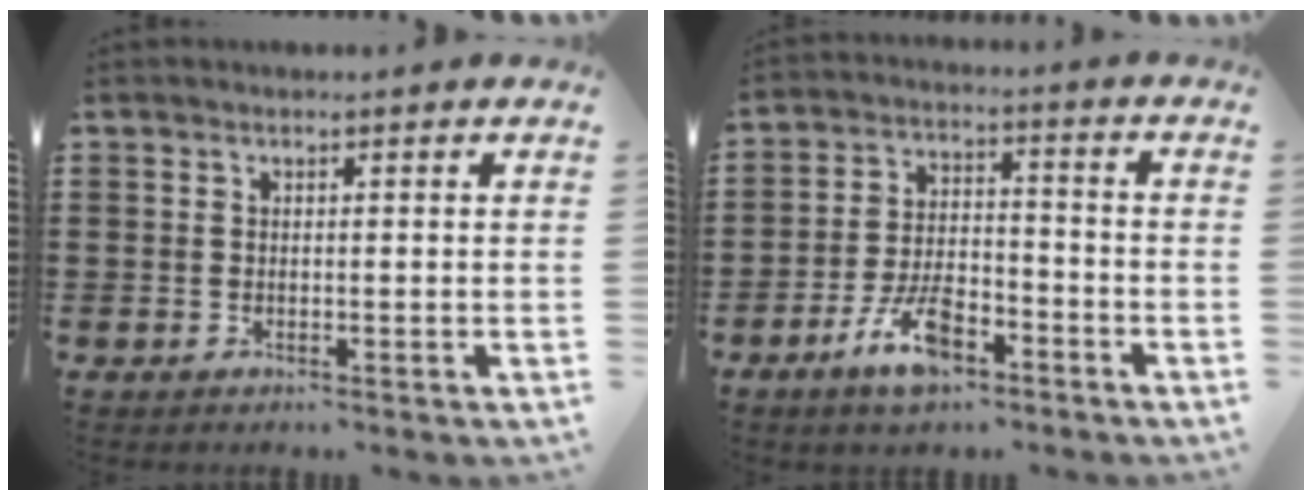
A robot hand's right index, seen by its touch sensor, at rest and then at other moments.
{"total": 8.2, "force": [-4.9, 3.3, 5.7], "torque": [-0.121, 0.007, -0.091]}